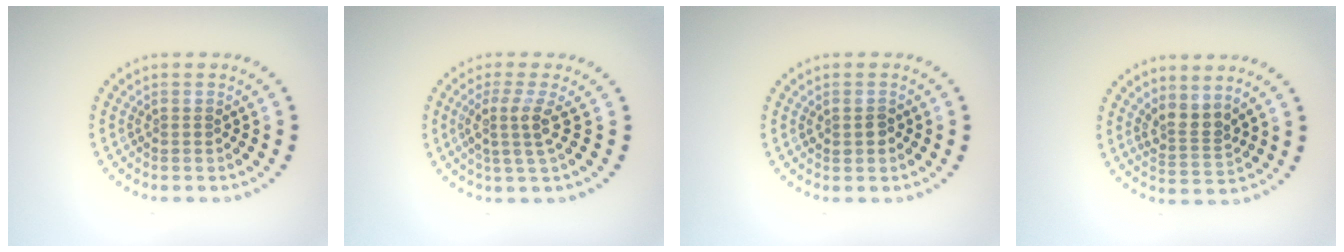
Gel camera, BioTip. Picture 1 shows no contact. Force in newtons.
{"total": 2.7, "press": 2.0, "slide": 1.8}
{"total": 1.2, "press": 1.2, "slide": 0.0}
{"total": 2.5, "press": 1.8, "slide": 1.7}